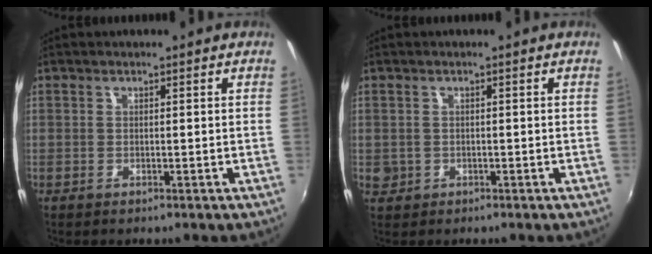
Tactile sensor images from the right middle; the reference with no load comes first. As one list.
[{"total": 2.5, "force": [-0.4, 2.4, 0.7], "torque": [-0.013, -0.003, -0.004]}]